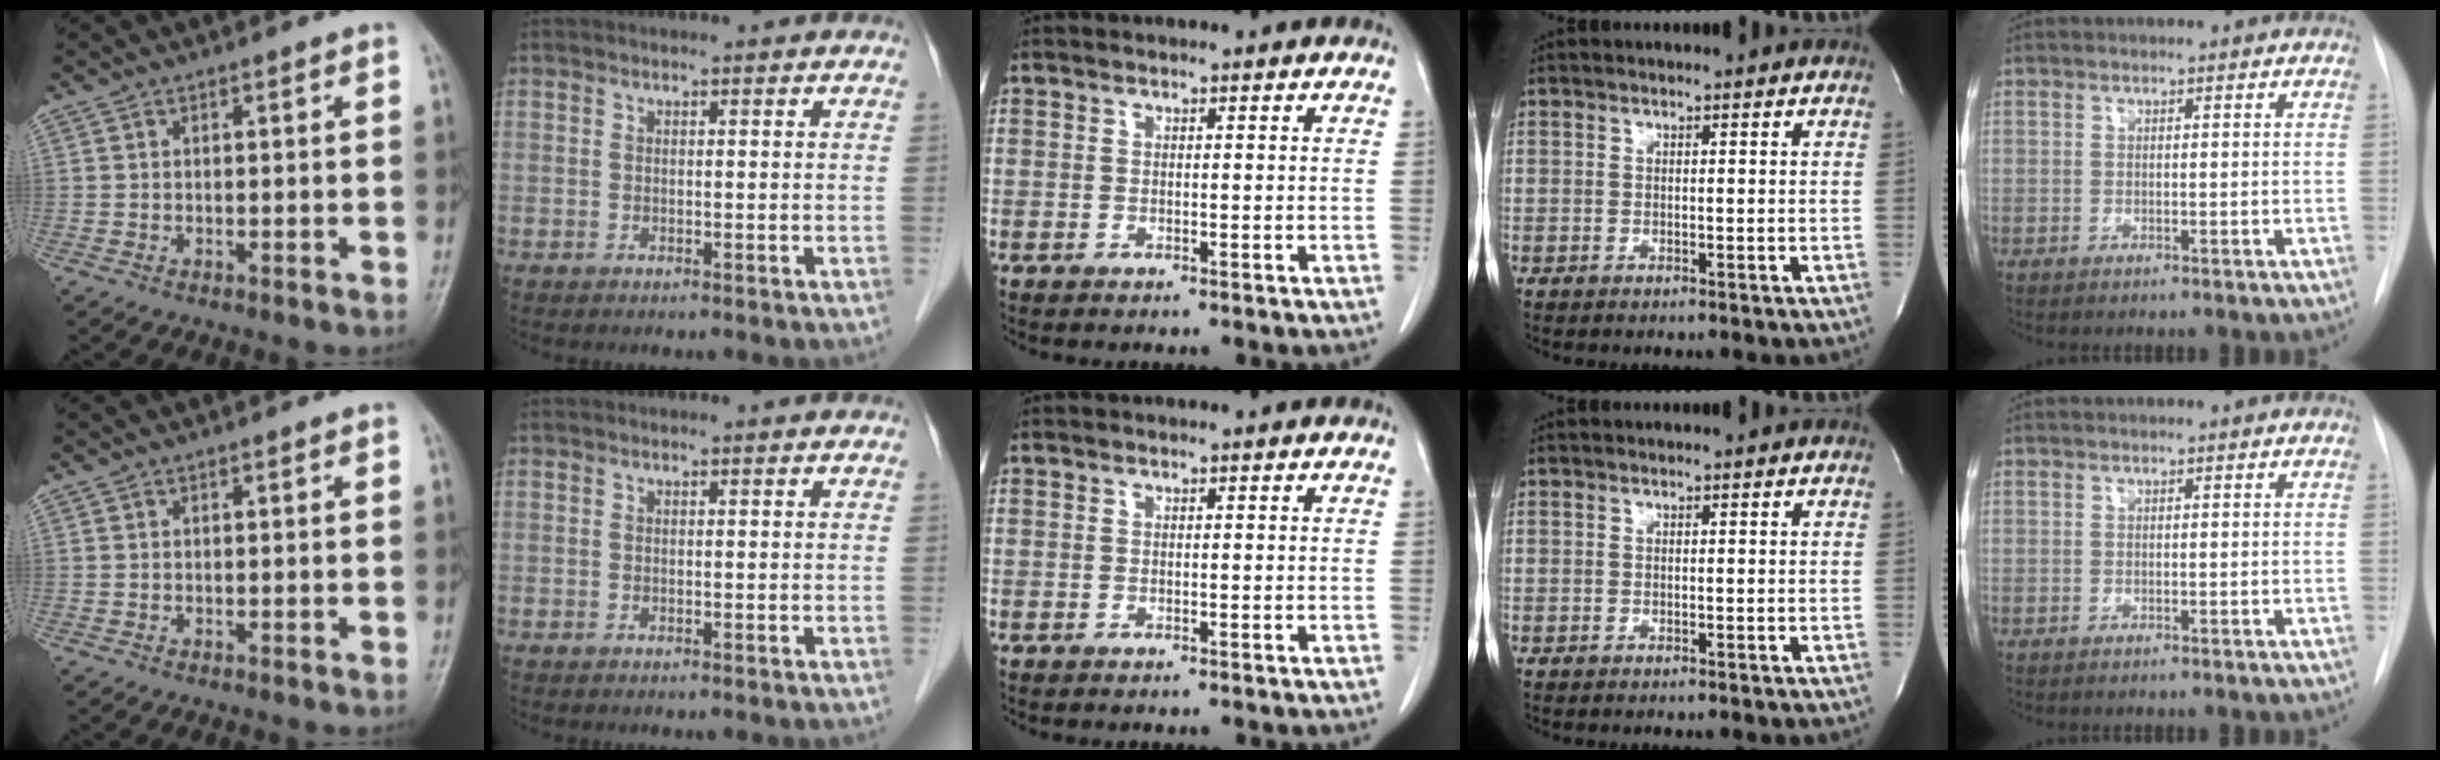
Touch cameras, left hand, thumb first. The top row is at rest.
{}